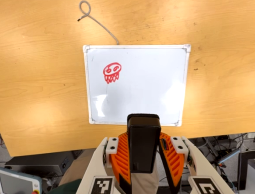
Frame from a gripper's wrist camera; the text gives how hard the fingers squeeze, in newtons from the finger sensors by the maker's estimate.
{"total": 6.6, "left": 5.1, "right": 8.0}